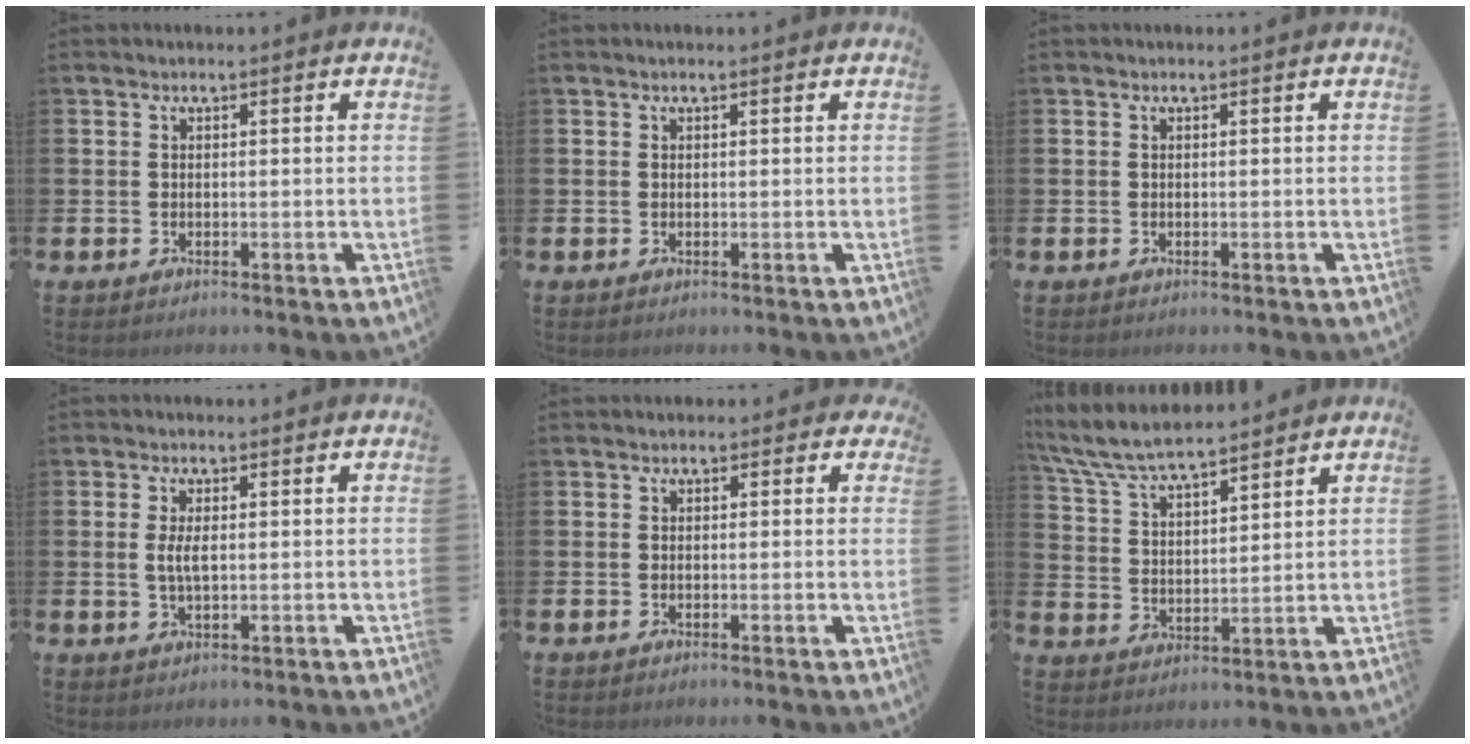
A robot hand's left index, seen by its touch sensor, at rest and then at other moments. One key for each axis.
{"total": 0.0}
{"total": 0.0}
{"total": 2.8, "fx": 0.3, "fy": 1.1, "fz": 2.6, "tx": -0.051, "ty": 0.005, "tz": 0.003}
{"total": 0.7, "fx": 0.0, "fy": 0.7, "fz": 0.3, "tx": -0.002, "ty": 0.010, "tz": -0.003}
{"total": 7.4, "fx": 6.9, "fy": 1.1, "fz": 2.2, "tx": -0.071, "ty": -0.033, "tz": 0.125}